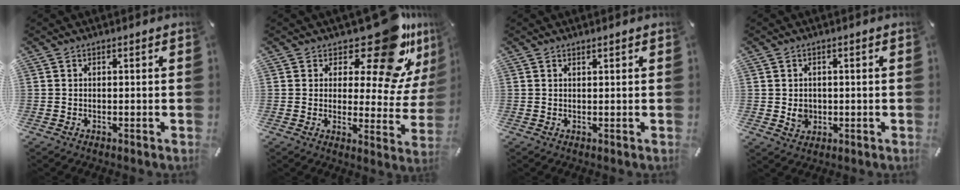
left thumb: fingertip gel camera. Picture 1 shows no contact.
{"total": 18.7, "force": [12.7, 6.4, 12.1], "torque": [-0.157, -0.104, 0.206]}
{"total": 0.7, "force": [0.6, 0.1, 0.4], "torque": [-0.008, -0.001, 0.011]}
{"total": 3.4, "force": [0.0, 3.1, 1.3], "torque": [-0.009, -0.001, -0.002]}